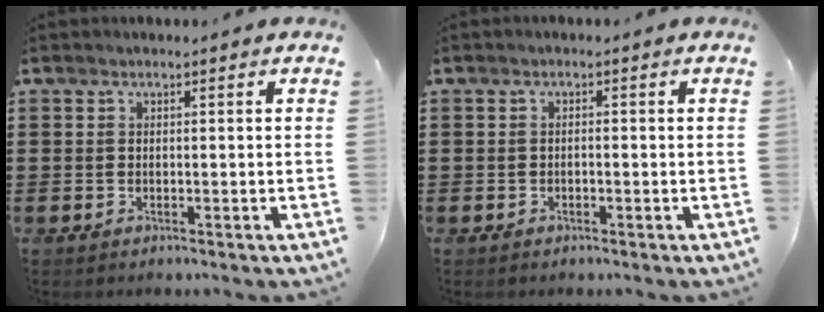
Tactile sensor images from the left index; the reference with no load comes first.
{"total": 0.6, "force": [-0.5, 0.2, 0.3], "torque": [-0.009, -0.004, -0.009]}